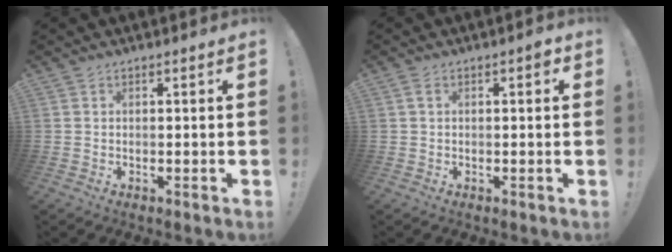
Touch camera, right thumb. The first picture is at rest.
{"total": 2.5, "force": [0.2, 1.2, 2.2], "torque": [-0.029, 0.003, 0.000]}